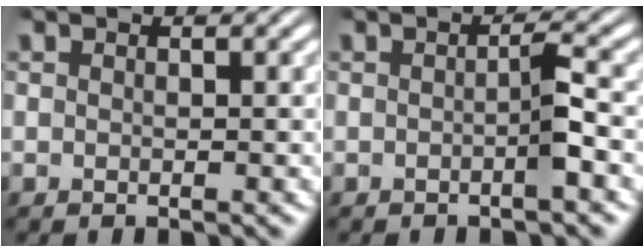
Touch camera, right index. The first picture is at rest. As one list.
[{"total": 1.5, "force": [-0.3, -0.1, 1.5], "torque": [-0.012, 0.008, -0.010]}]